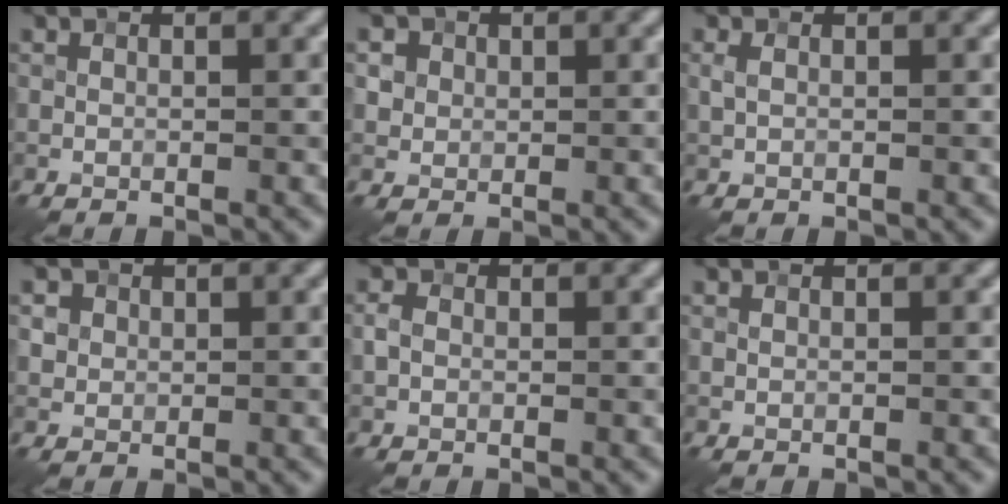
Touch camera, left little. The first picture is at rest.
{"total": 3.1, "force": [1.3, 2.5, 1.2], "torque": [-0.017, 0.006, 0.019]}
{"total": 0.9, "force": [0.2, 0.6, 0.6], "torque": [-0.017, 0.003, 0.003]}
{"total": 2.3, "force": [1.0, 1.9, 0.8], "torque": [-0.016, 0.003, 0.022]}
{"total": 1.2, "force": [0.0, 1.1, 0.7], "torque": [-0.013, 0.003, -0.006]}
{"total": 0.0}